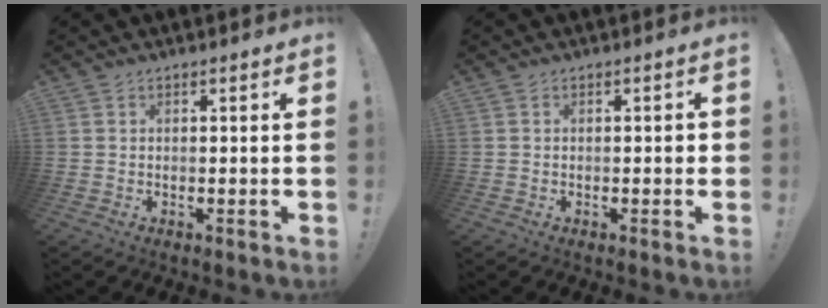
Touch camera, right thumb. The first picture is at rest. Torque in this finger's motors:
{"motor_torque": [0.24, 0.32, 0.31, -0.37, 0.04]}